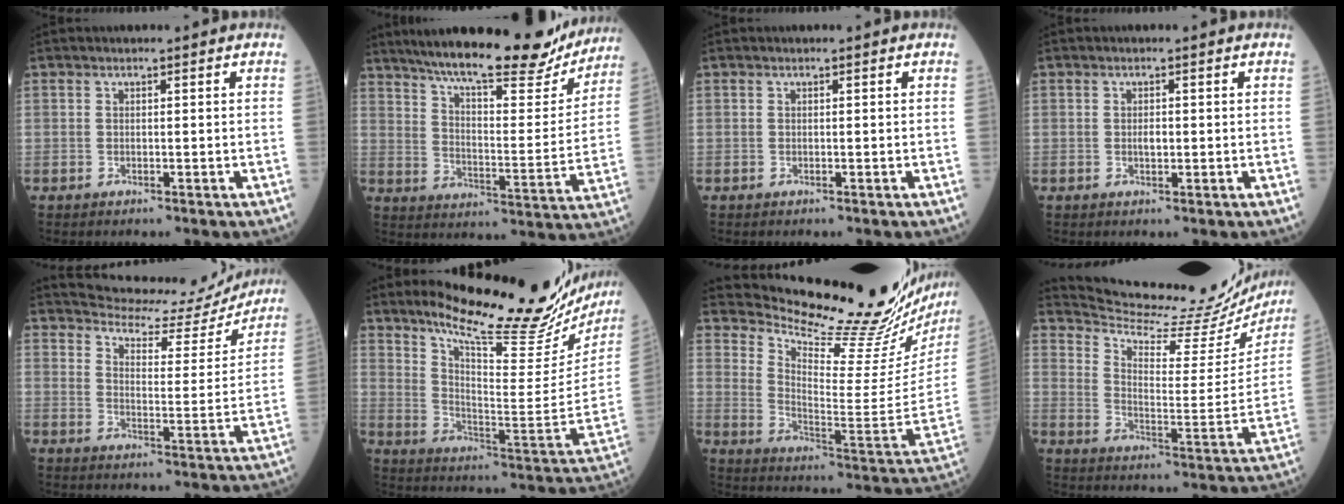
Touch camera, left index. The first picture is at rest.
{"total": 24.1, "force": [20.6, 4.6, 11.6], "torque": [-0.181, -0.017, 0.281]}
{"total": 0.0}
{"total": 1.2, "force": [-0.4, 0.6, 0.9], "torque": [-0.017, -0.004, -0.007]}
{"total": 15.4, "force": [15.0, 2.6, 2.2], "torque": [-0.031, -0.037, 0.185]}
{"total": 25.4, "force": [22.6, 3.2, 11.3], "torque": [-0.178, -0.094, 0.298]}
{"total": 24.7, "force": [23.1, 0.7, 8.8], "torque": [-0.146, -0.131, 0.309]}
{"total": 23.1, "force": [22.3, 2.9, 5.1], "torque": [-0.091, -0.080, 0.289]}